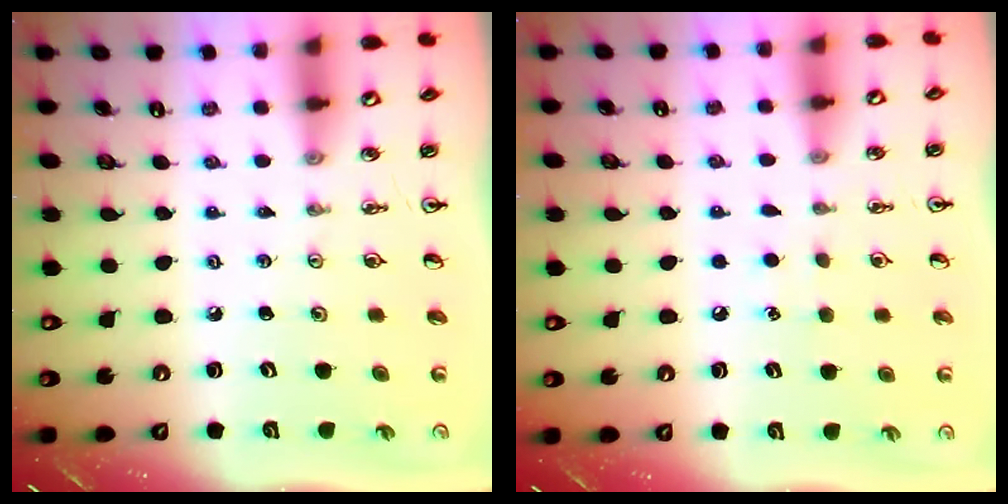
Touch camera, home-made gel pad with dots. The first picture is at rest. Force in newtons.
{"total": 5.5, "press": 5.4, "slide": 0.6}